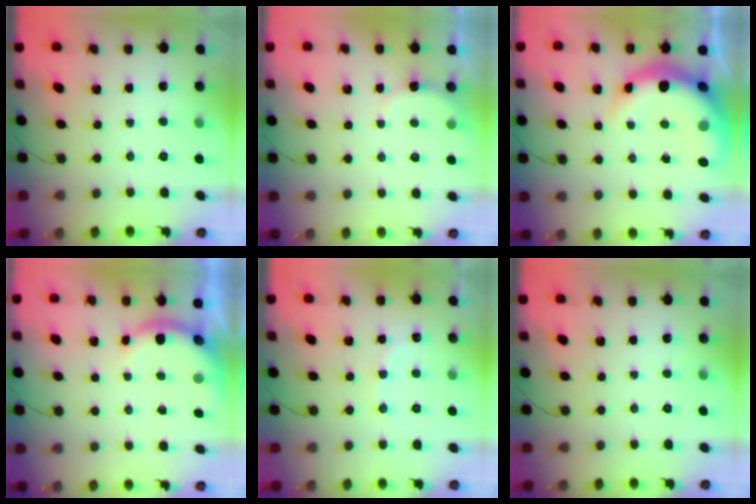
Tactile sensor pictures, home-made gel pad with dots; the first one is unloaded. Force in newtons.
{"total": 3.0, "press": 2.9, "slide": 0.7}
{"total": 10.3, "press": 10.0, "slide": 2.6}
{"total": 6.6, "press": 6.6, "slide": 0.1}
{"total": 7.1, "press": 7.0, "slide": 1.5}
{"total": 0.0}